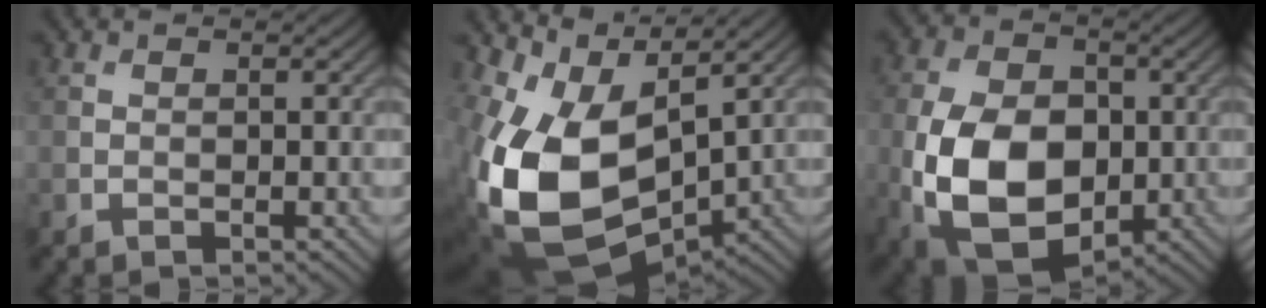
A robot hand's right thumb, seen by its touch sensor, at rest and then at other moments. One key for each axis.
{"total": 13.7, "fx": 0.5, "fy": 8.8, "fz": 10.6, "tx": -0.240, "ty": -0.024, "tz": 0.020}
{"total": 16.1, "fx": -3.5, "fy": 10.7, "fz": 11.5, "tx": -0.250, "ty": -0.029, "tz": -0.059}